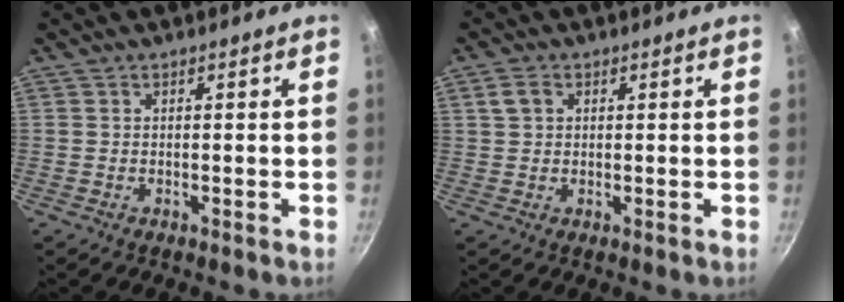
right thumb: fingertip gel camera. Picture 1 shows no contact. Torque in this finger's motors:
{"motor_torque": [-0.21, 0.38, -0.14, -0.13, 0.08]}